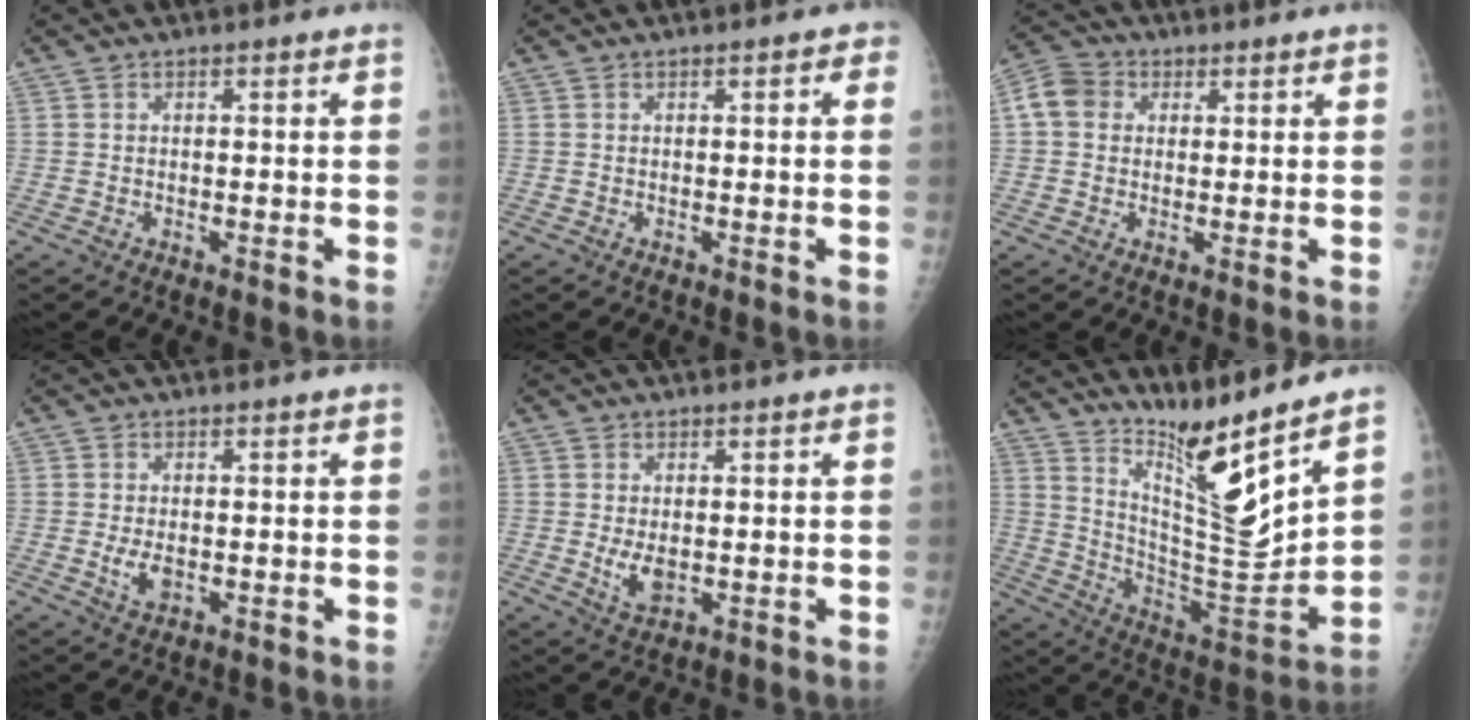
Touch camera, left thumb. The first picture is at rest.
{"total": 1.5, "force": [0.4, 0.7, 1.3], "torque": [-0.007, 0.004, 0.001]}
{"total": 6.0, "force": [1.5, 5.0, 3.0], "torque": [-0.047, 0.013, 0.019]}
{"total": 3.0, "force": [-0.2, 1.6, 2.5], "torque": [-0.052, -0.007, 0.000]}
{"total": 3.8, "force": [0.1, 2.1, 3.1], "torque": [-0.054, -0.011, 0.011]}
{"total": 15.4, "force": [12.2, 0.9, 9.5], "torque": [-0.131, -0.101, 0.229]}